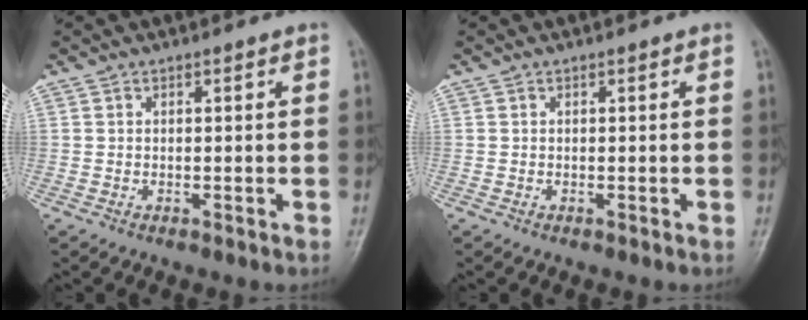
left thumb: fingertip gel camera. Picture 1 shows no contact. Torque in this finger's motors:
{"motor_torque": [0.00, 0.00, -0.02, 0.00, 0.00]}